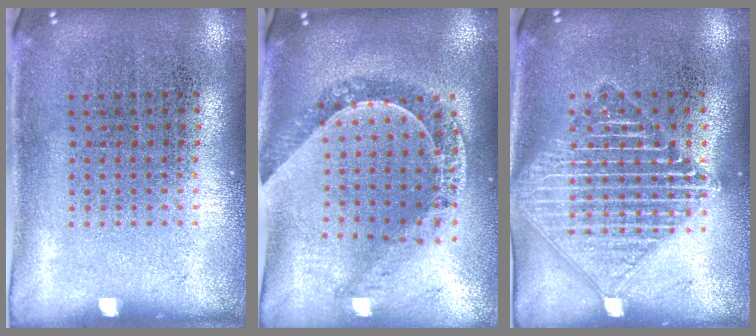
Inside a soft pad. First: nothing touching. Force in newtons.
{"total": 1.1, "press": 1.1, "slide": 0.2}
{"total": 3.3, "press": 3.3, "slide": 0.5}